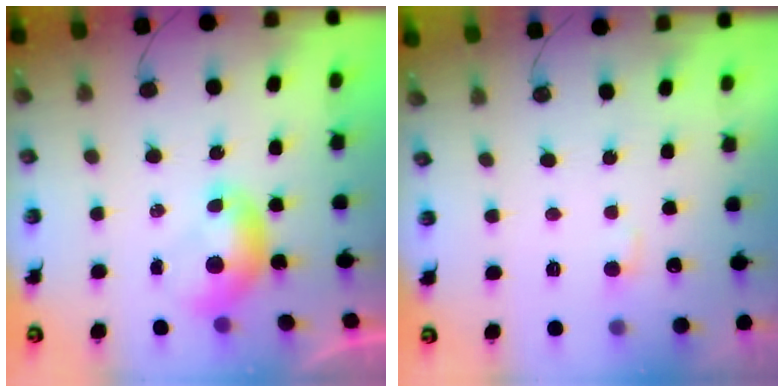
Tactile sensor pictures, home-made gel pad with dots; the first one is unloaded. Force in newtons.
{"total": 2.8, "press": 2.8, "slide": 0.5}